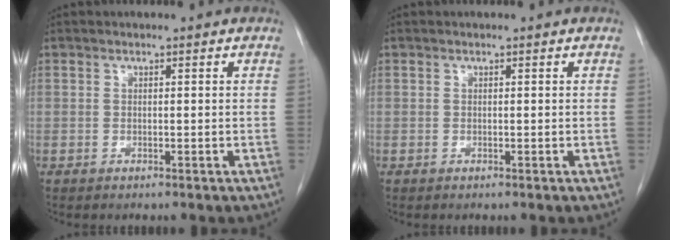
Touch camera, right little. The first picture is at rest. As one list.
[{"total": 0.0}]